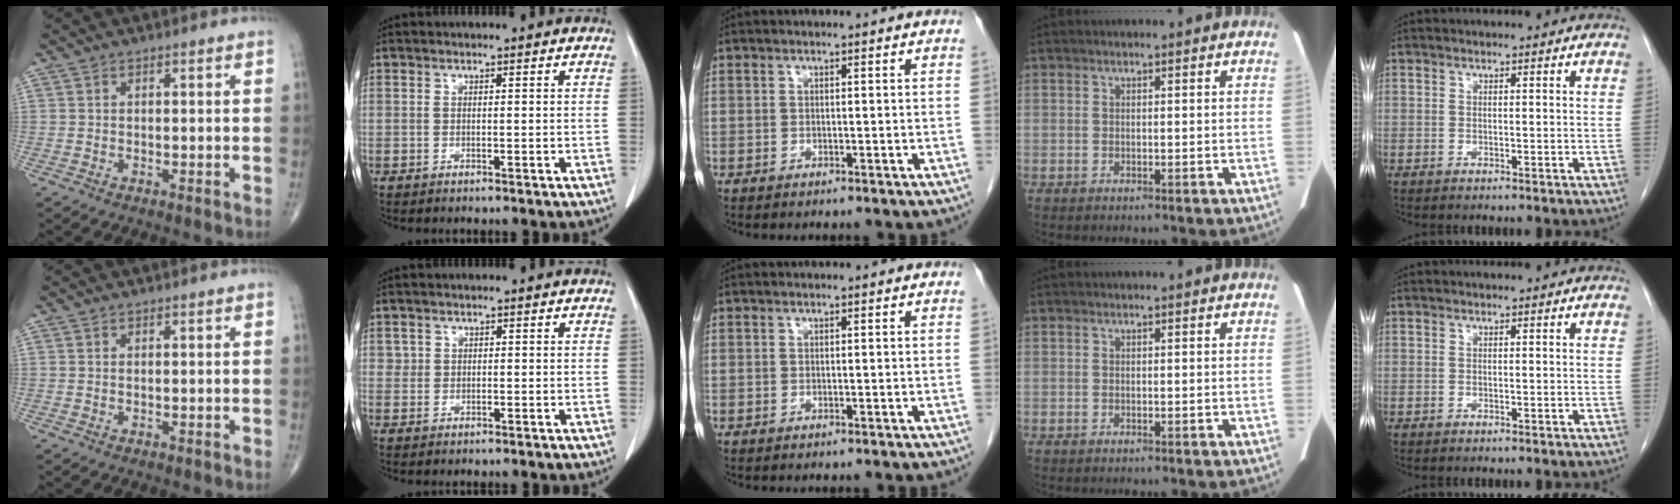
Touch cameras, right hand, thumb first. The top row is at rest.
{"index": {"total": 1.0, "force": [0.4, 0.9, 0.0], "torque": [0.010, 0.004, 0.004]}}